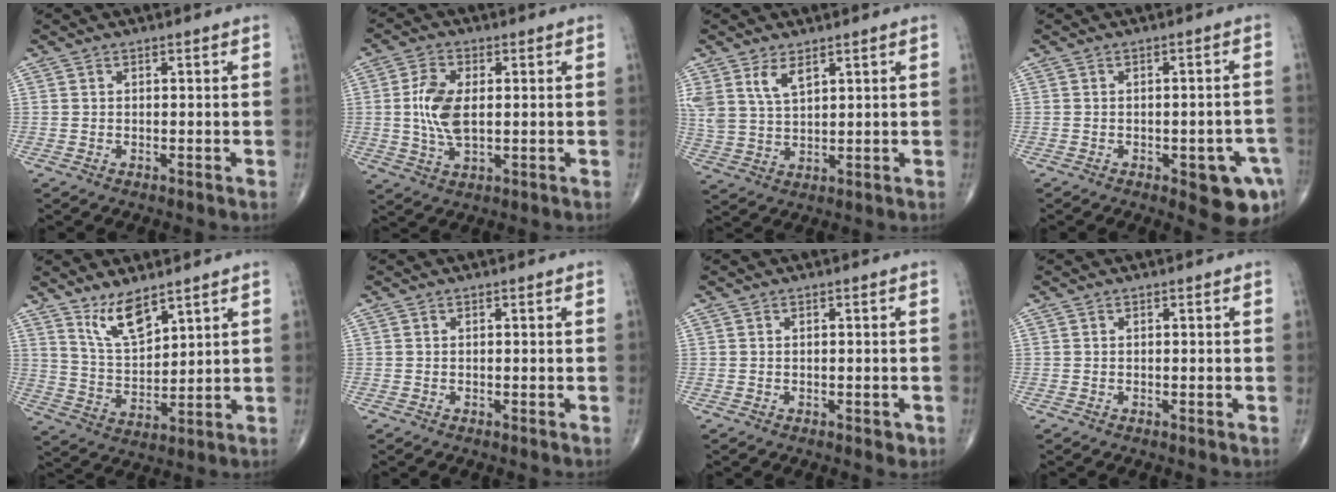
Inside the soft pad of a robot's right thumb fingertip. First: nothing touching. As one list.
[{"total": 8.3, "force": [0.5, 4.3, 7.0], "torque": [-0.147, -0.003, 0.011]}, {"total": 6.0, "force": [3.6, 2.8, 4.0], "torque": [-0.078, -0.015, 0.079]}, {"total": 9.3, "force": [-3.7, 3.6, 7.8], "torque": [-0.069, 0.013, -0.037]}, {"total": 8.3, "force": [5.9, 2.8, 5.1], "torque": [-0.086, -0.046, 0.121]}, {"total": 0.0}, {"total": 1.3, "force": [-0.4, 0.6, 1.0], "torque": [-0.009, -0.002, -0.003]}, {"total": 0.0}]